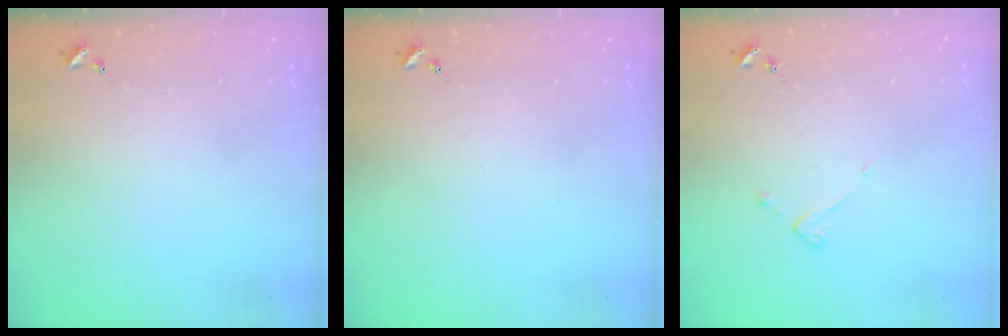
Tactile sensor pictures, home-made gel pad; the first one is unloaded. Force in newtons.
{"total": 0.0}
{"total": 3.4, "press": 3.4, "slide": 0.1}